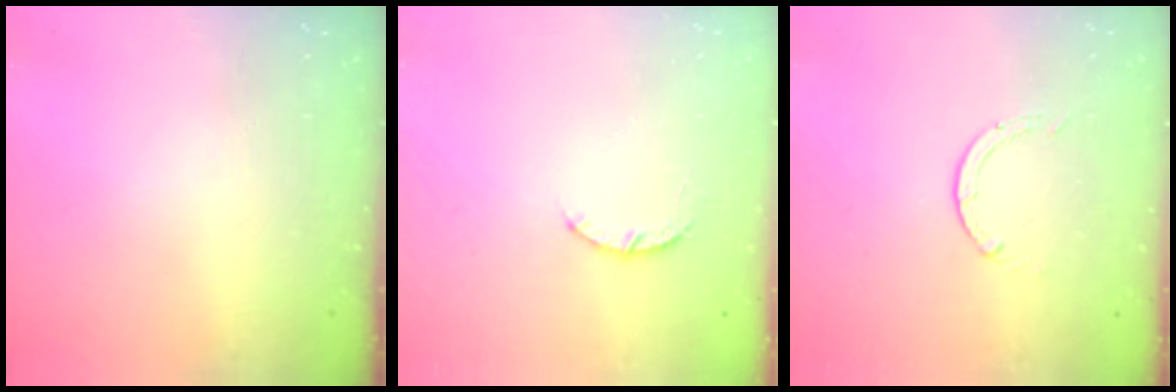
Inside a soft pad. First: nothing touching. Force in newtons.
{"total": 3.0, "press": 2.9, "slide": 0.5}
{"total": 0.0}